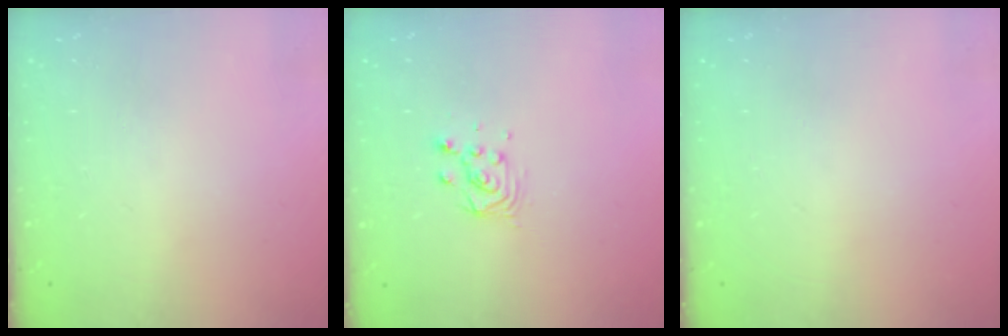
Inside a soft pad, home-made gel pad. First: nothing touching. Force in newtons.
{"total": 4.0, "press": 4.0, "slide": 0.2}
{"total": 0.0}